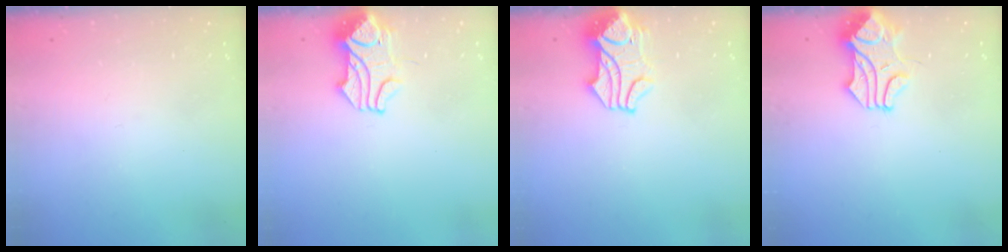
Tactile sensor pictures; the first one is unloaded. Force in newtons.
{"total": 5.8, "press": 5.8, "slide": 0.6}
{"total": 6.1, "press": 6.1, "slide": 0.9}
{"total": 1.1, "press": 1.0, "slide": 0.2}